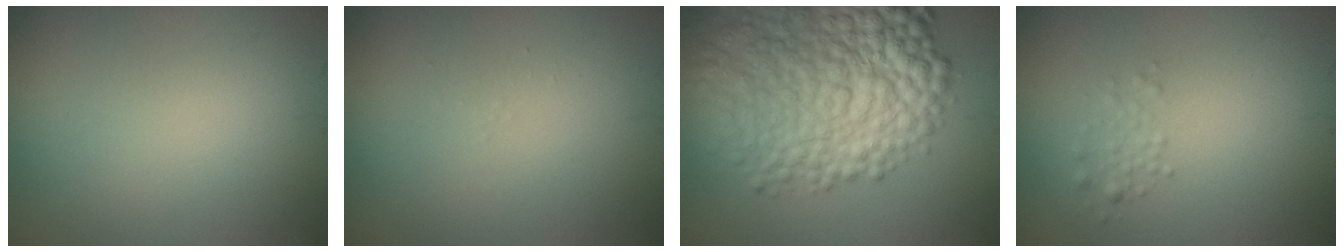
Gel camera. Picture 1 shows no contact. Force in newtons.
{"total": 0.0}
{"total": 10.9, "press": 10.9, "slide": 0.2}
{"total": 1.2, "press": 1.1, "slide": 0.1}